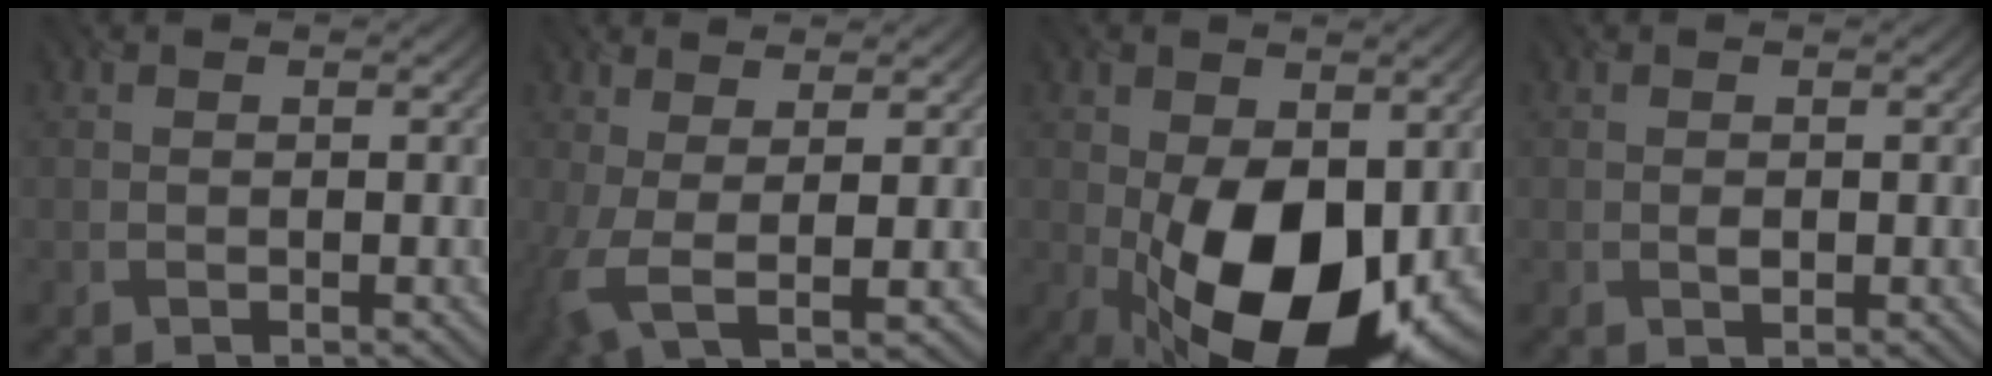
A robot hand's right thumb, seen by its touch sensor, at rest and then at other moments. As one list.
[{"total": 5.8, "force": [0.4, 1.8, 5.6], "torque": [-0.125, -0.007, 0.006]}, {"total": 17.0, "force": [-3.5, 9.7, 13.5], "torque": [-0.229, -0.031, -0.051]}, {"total": 0.8, "force": [-0.1, 0.4, 0.6], "torque": [-0.012, -0.003, 0.000]}]